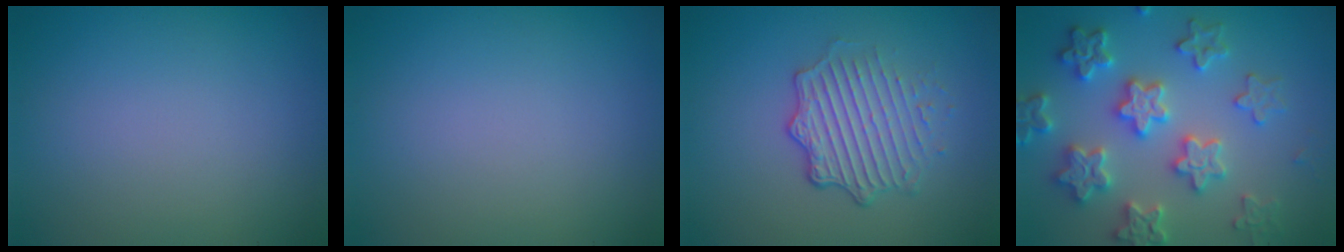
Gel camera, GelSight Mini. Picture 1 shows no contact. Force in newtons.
{"total": 0.0}
{"total": 4.9, "press": 3.5, "slide": 3.4}
{"total": 6.1, "press": 6.0, "slide": 1.3}